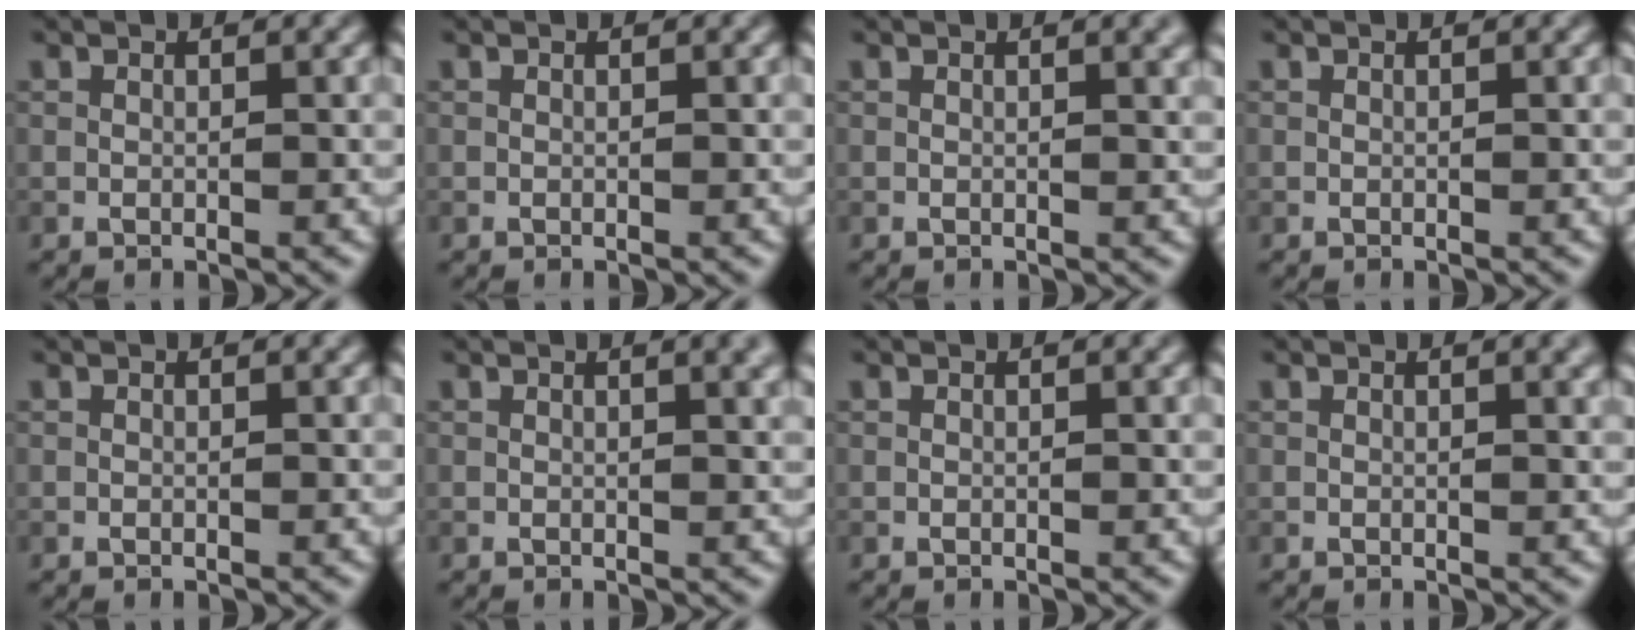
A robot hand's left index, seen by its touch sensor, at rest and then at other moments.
{"total": 0.0}
{"total": 2.2, "force": [1.2, 0.9, 1.7], "torque": [-0.005, 0.011, 0.009]}
{"total": 0.0}
{"total": 0.0}
{"total": 3.2, "force": [1.6, 1.4, 2.4], "torque": [-0.010, 0.022, 0.006]}
{"total": 0.0}
{"total": 1.9, "force": [1.1, 0.8, 1.4], "torque": [-0.005, 0.009, 0.008]}